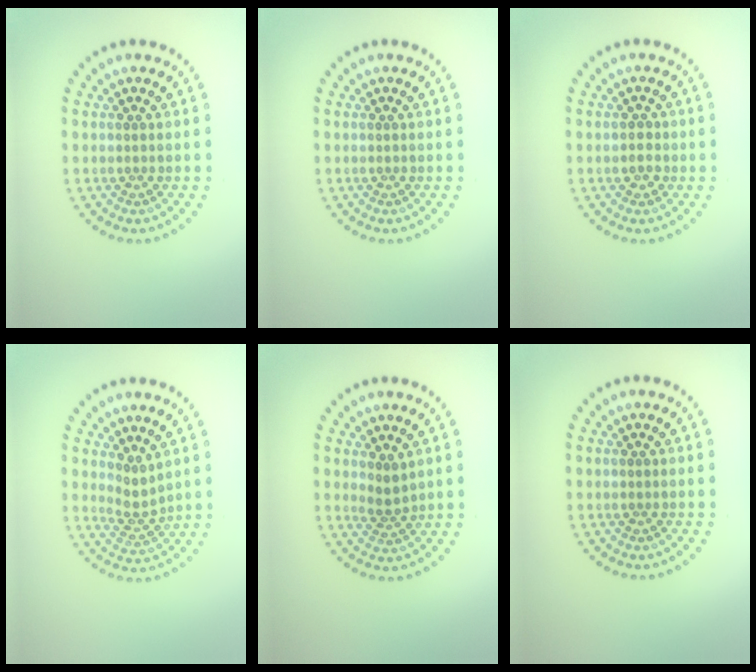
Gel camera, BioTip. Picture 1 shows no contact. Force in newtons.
{"total": 0.0}
{"total": 1.4, "press": 1.2, "slide": 0.7}
{"total": 2.1, "press": 1.4, "slide": 1.6}
{"total": 1.6, "press": 1.2, "slide": 1.0}
{"total": 0.0}